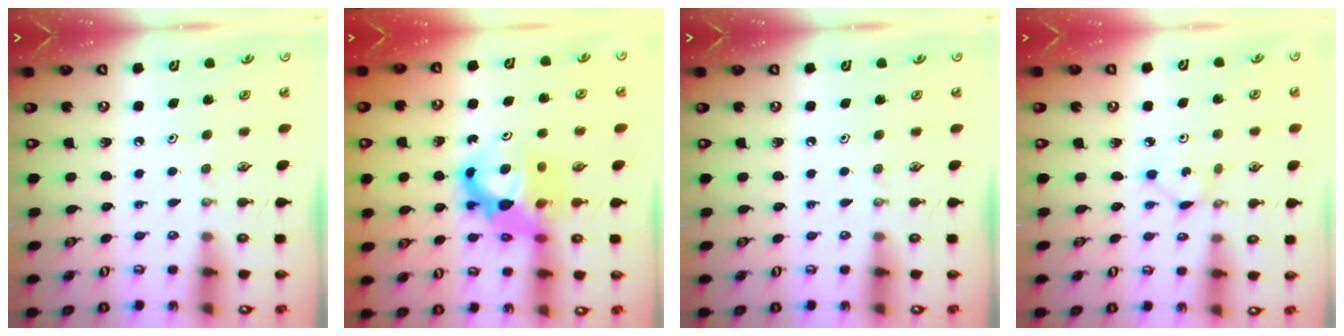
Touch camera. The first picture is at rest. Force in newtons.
{"total": 11.4, "press": 11.4, "slide": 1.1}
{"total": 0.0}
{"total": 1.8, "press": 1.7, "slide": 0.3}